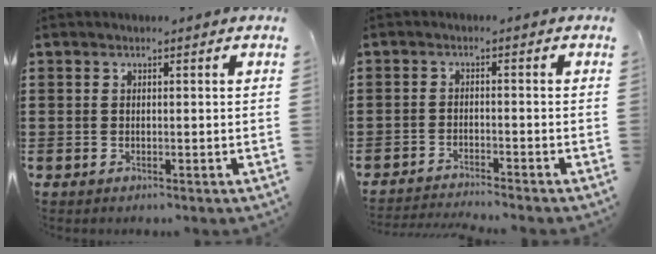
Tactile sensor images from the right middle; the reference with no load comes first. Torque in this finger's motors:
{"motor_torque": [0.98, -0.32, 0.31, 0.17]}